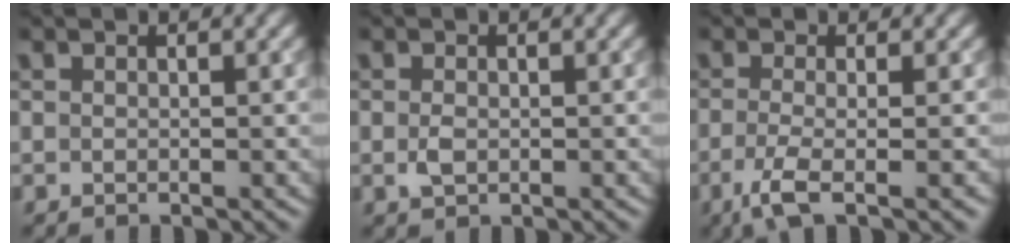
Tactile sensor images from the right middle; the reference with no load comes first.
{"total": 1.2, "force": [-0.1, 0.8, 0.9], "torque": [-0.021, -0.003, -0.002]}
{"total": 4.4, "force": [-1.5, 1.3, 3.9], "torque": [-0.068, -0.011, -0.037]}